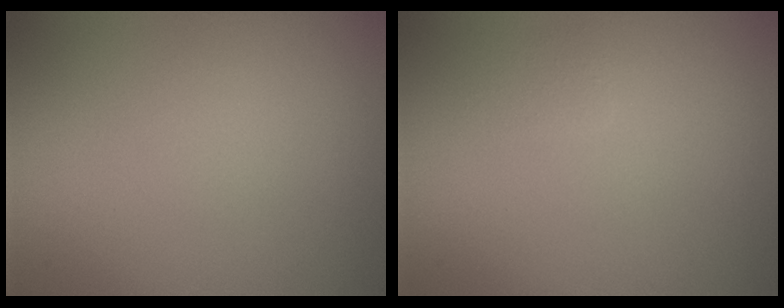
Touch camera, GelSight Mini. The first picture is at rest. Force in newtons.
{"total": 0.8, "press": 0.8, "slide": 0.1}